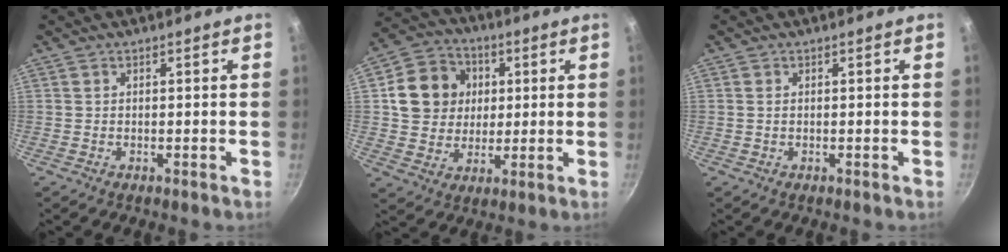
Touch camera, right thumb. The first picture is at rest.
{"total": 12.8, "force": [2.6, 11.2, 5.5], "torque": [-0.071, 0.014, 0.040]}
{"total": 0.6, "force": [0.0, 0.4, 0.4], "torque": [-0.007, 0.001, 0.000]}